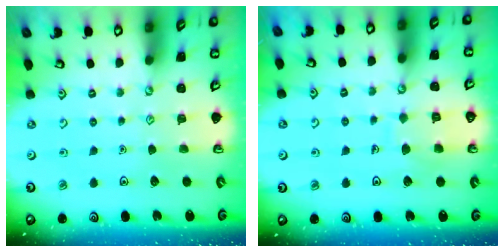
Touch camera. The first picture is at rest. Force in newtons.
{"total": 7.3, "press": 7.3, "slide": 0.7}